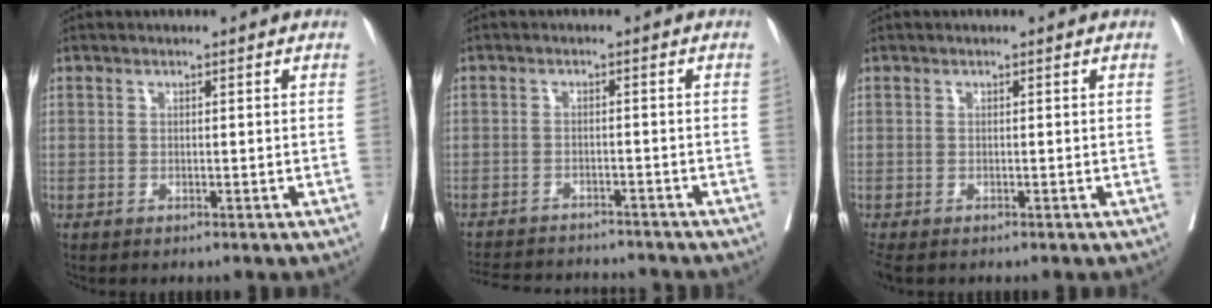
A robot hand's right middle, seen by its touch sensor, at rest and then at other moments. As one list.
[{"total": 14.3, "force": [-13.3, 2.5, 4.6], "torque": [-0.110, -0.010, -0.182]}, {"total": 2.3, "force": [-1.8, 1.0, 1.1], "torque": [-0.024, -0.010, -0.031]}]